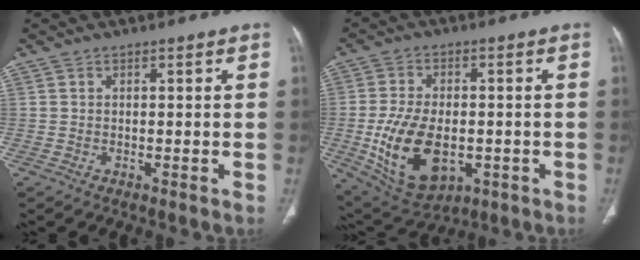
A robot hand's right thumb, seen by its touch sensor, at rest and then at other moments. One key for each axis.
{"total": 15.7, "fx": -3.5, "fy": 9.4, "fz": 12.1, "tx": -0.205, "ty": -0.001, "tz": -0.038}